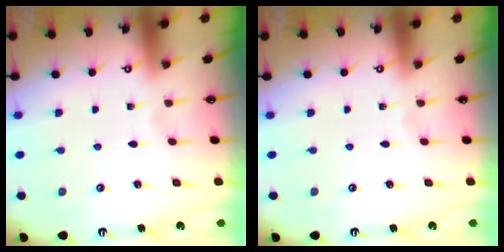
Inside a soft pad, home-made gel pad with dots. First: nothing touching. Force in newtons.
{"total": 0.0}